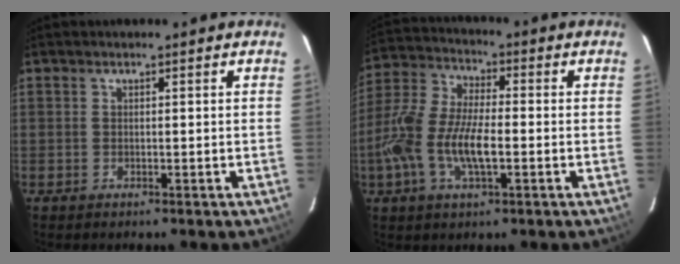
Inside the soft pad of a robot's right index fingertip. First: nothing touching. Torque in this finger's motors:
{"motor_torque": [0.54, -0.19, 0.79, 0.15]}